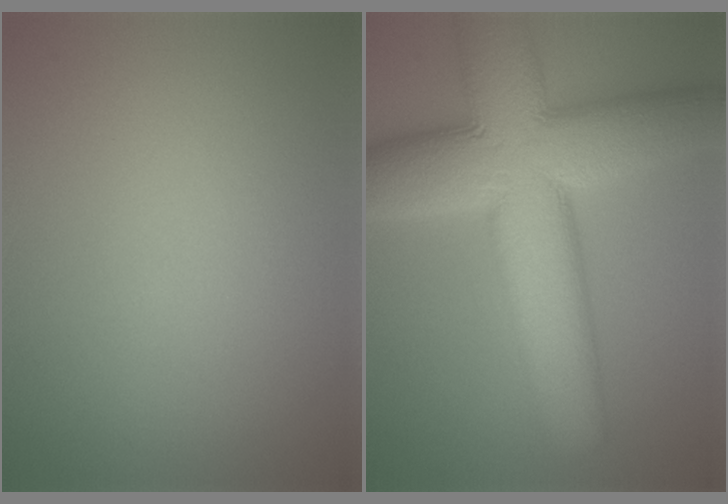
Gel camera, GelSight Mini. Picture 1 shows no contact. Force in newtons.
{"total": 14.0, "press": 14.0, "slide": 0.4}